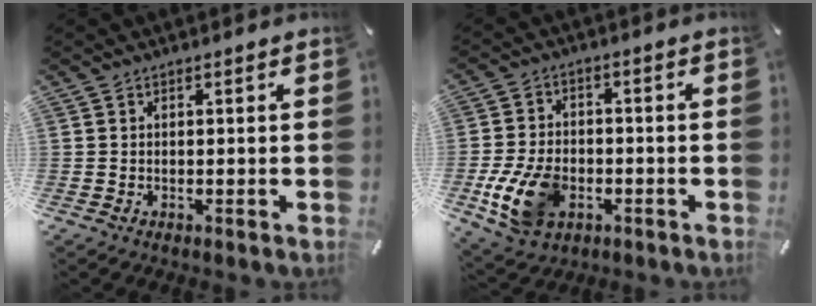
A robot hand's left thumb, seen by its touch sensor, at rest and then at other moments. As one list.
[{"total": 13.3, "force": [-4.2, 9.3, 8.6], "torque": [-0.181, 0.009, -0.071]}]